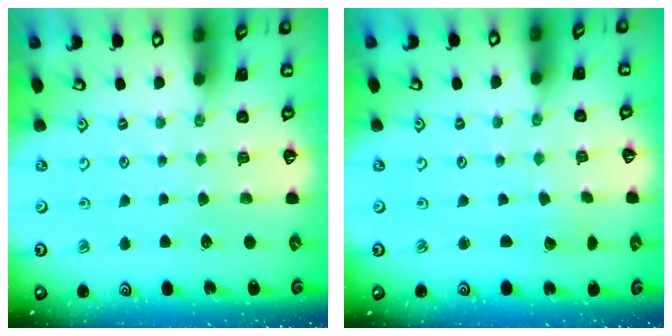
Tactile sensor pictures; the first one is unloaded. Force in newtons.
{"total": 1.3, "press": 1.3, "slide": 0.0}